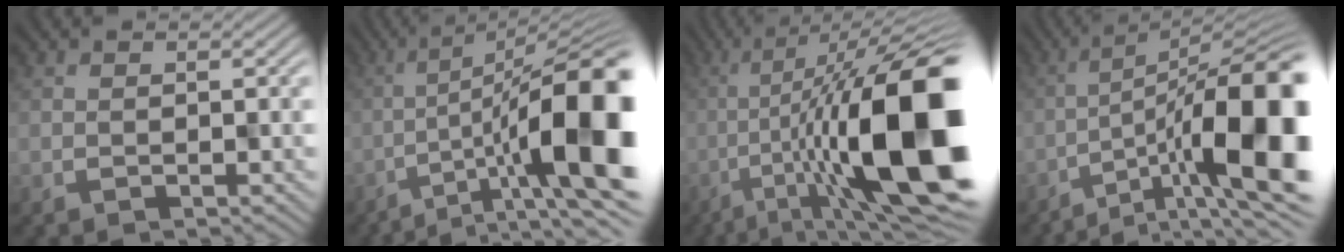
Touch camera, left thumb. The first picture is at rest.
{"total": 16.3, "force": [-3.3, 5.8, 14.9], "torque": [-0.231, -0.030, -0.035]}
{"total": 18.7, "force": [-2.9, 6.6, 17.2], "torque": [-0.281, -0.014, -0.033]}
{"total": 16.9, "force": [-4.8, 6.1, 15.1], "torque": [-0.215, -0.030, -0.065]}